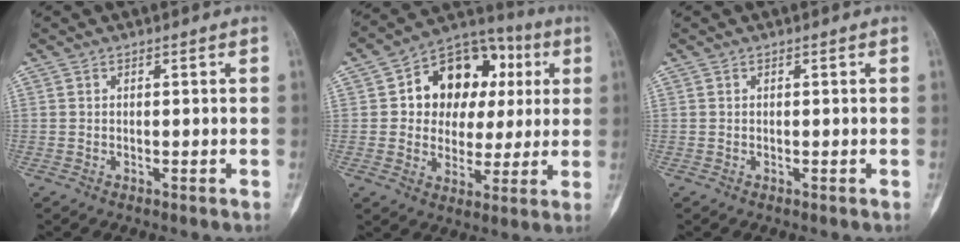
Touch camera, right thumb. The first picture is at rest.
{"total": 17.4, "force": [3.9, 13.1, 10.8], "torque": [-0.096, 0.023, 0.059]}
{"total": 0.0}